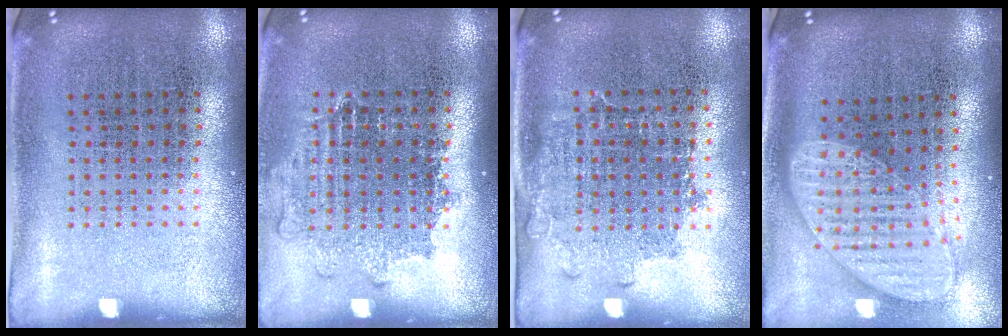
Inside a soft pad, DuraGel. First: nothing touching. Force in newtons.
{"total": 1.0, "press": 1.0, "slide": 0.4}
{"total": 1.3, "press": 1.1, "slide": 0.7}
{"total": 1.9, "press": 1.5, "slide": 1.2}